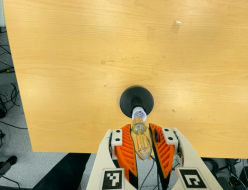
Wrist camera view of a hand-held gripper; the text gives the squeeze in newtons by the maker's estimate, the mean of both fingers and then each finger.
{"total": 23.4, "left": 25.5, "right": 21.2}